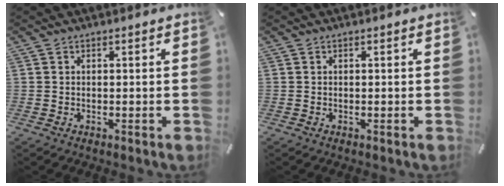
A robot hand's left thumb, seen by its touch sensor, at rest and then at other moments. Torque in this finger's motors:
{"motor_torque": [-0.02, -0.01, 0.03, -0.03, 0.00]}